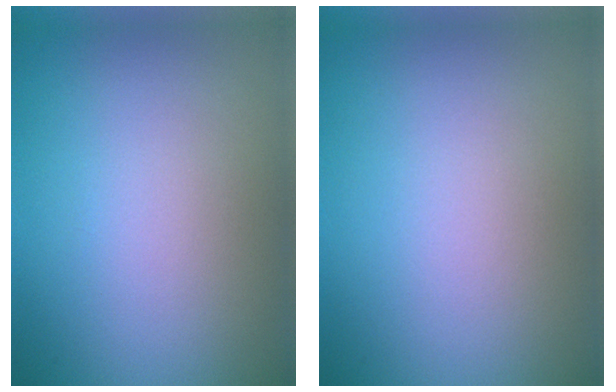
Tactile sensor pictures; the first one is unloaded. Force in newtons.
{"total": 0.0}